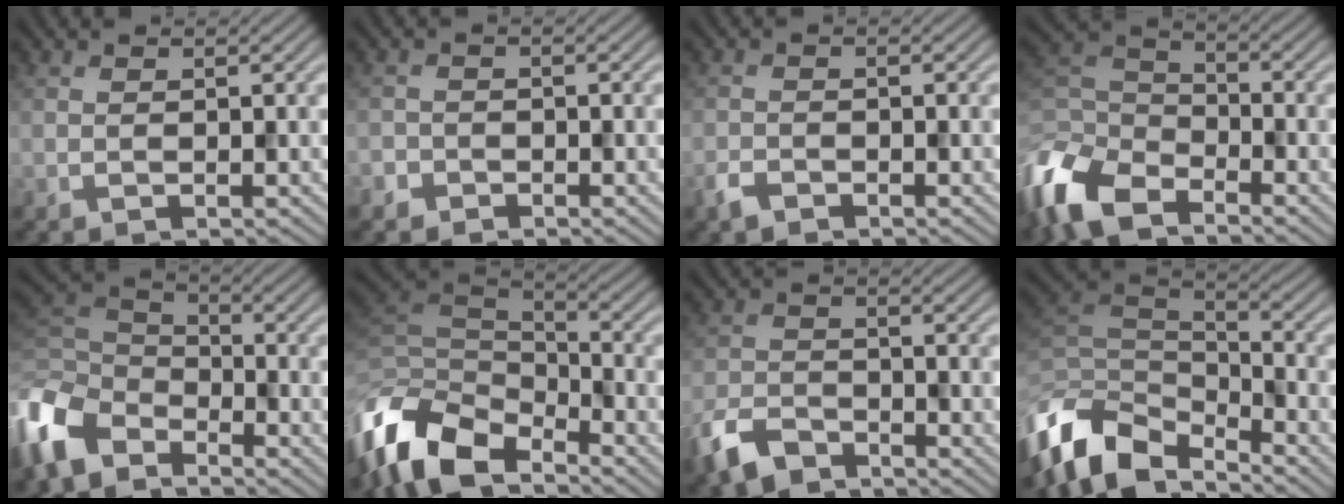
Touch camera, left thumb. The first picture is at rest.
{"total": 1.8, "force": [-1.2, 1.3, 0.0], "torque": [0.005, 0.002, -0.029]}
{"total": 1.7, "force": [-1.4, 0.8, 0.7], "torque": [-0.016, -0.002, -0.033]}
{"total": 11.3, "force": [-8.0, 5.2, 6.0], "torque": [-0.161, -0.018, -0.178]}
{"total": 10.1, "force": [-6.4, 5.6, 5.4], "torque": [-0.156, -0.013, -0.145]}
{"total": 12.3, "force": [-7.8, 6.2, 7.2], "torque": [-0.189, -0.017, -0.150]}
{"total": 6.0, "force": [-4.7, 2.7, 2.6], "torque": [-0.059, -0.007, -0.106]}
{"total": 12.2, "force": [-7.6, 6.4, 7.0], "torque": [-0.179, -0.013, -0.147]}